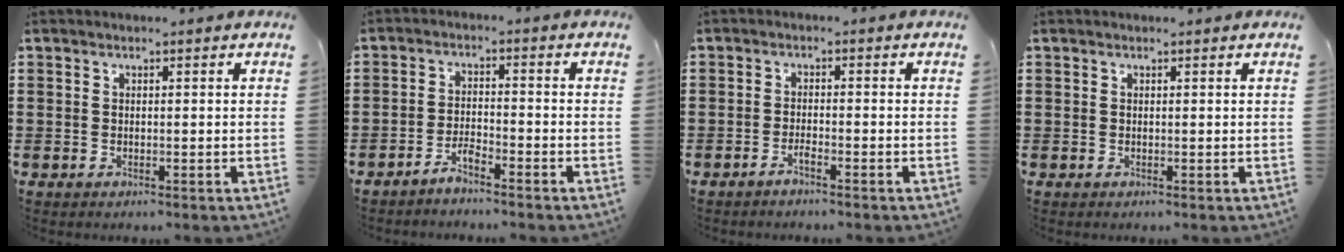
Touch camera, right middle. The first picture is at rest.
{"total": 2.7, "force": [-2.5, 0.1, 0.9], "torque": [-0.027, 0.003, -0.052]}
{"total": 1.5, "force": [-1.2, 0.0, 0.9], "torque": [-0.018, -0.003, -0.022]}
{"total": 0.0}